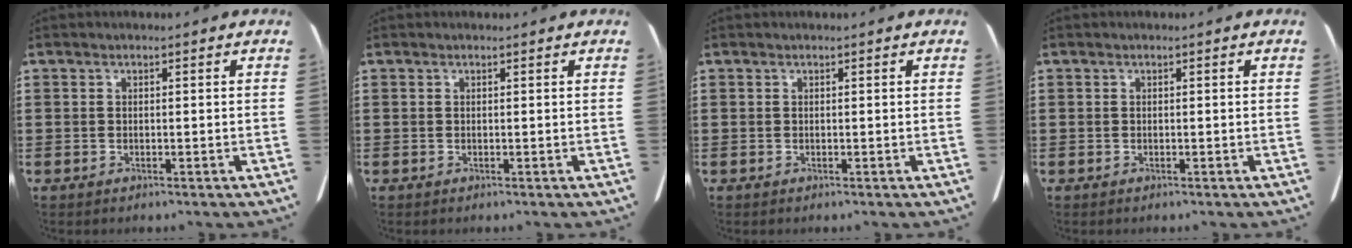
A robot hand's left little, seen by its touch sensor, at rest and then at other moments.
{"total": 0.0}
{"total": 0.0}
{"total": 0.0}